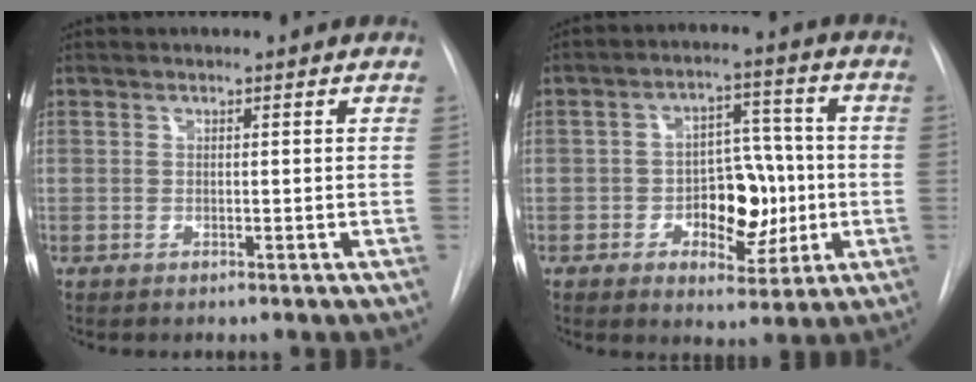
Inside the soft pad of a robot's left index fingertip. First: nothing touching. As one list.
[{"total": 10.0, "force": [-1.8, 5.6, 8.1], "torque": [-0.112, 0.021, -0.021]}]